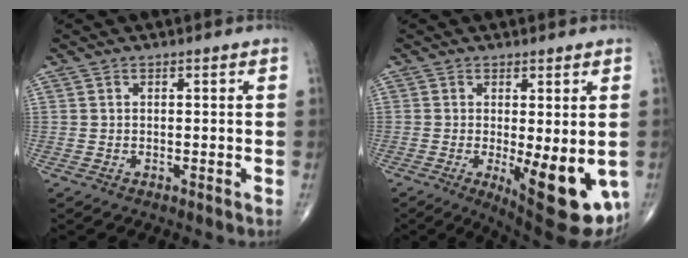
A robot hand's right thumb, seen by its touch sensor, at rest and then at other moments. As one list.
[{"total": 13.9, "force": [-3.1, 4.6, 12.8], "torque": [-0.158, -0.027, -0.028]}]